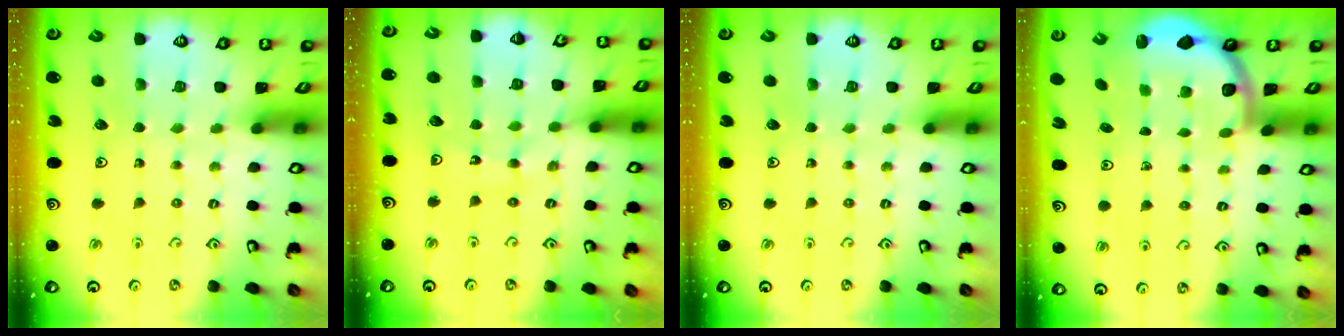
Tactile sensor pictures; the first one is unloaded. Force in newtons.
{"total": 9.8, "press": 9.7, "slide": 1.1}
{"total": 0.0}
{"total": 2.6, "press": 2.5, "slide": 0.6}